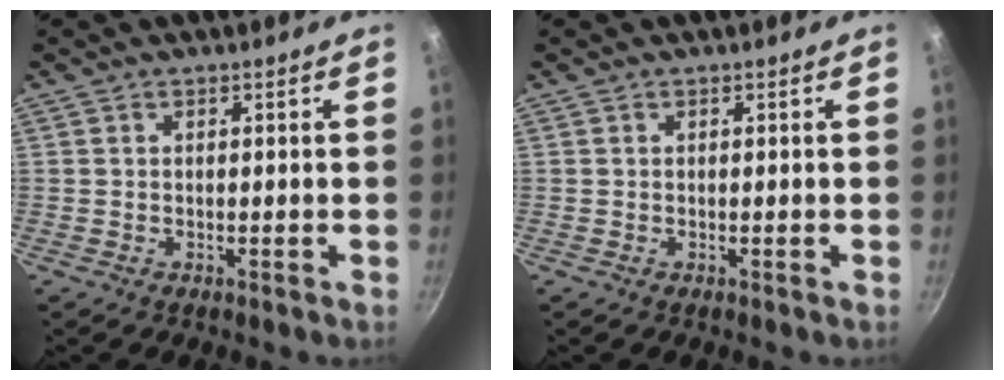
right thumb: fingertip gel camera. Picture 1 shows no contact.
{"total": 0.0}